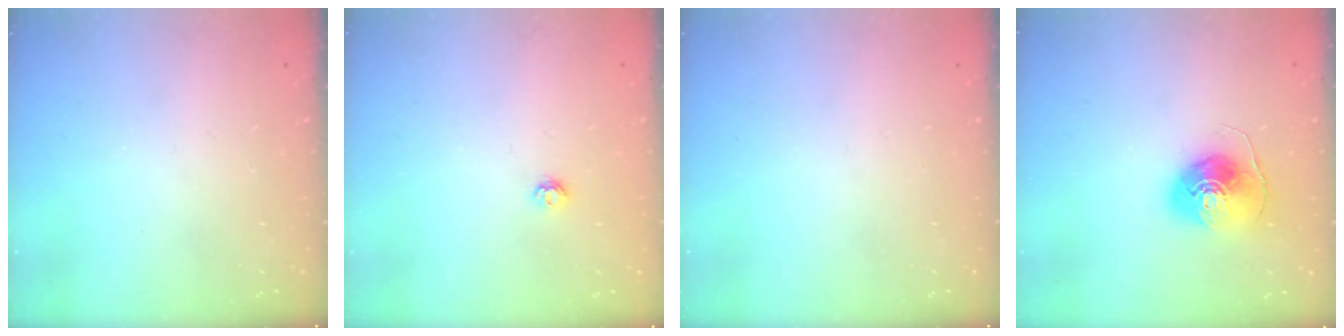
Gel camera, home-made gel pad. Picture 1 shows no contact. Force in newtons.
{"total": 3.8, "press": 3.8, "slide": 0.6}
{"total": 0.0}
{"total": 8.9, "press": 8.9, "slide": 0.8}